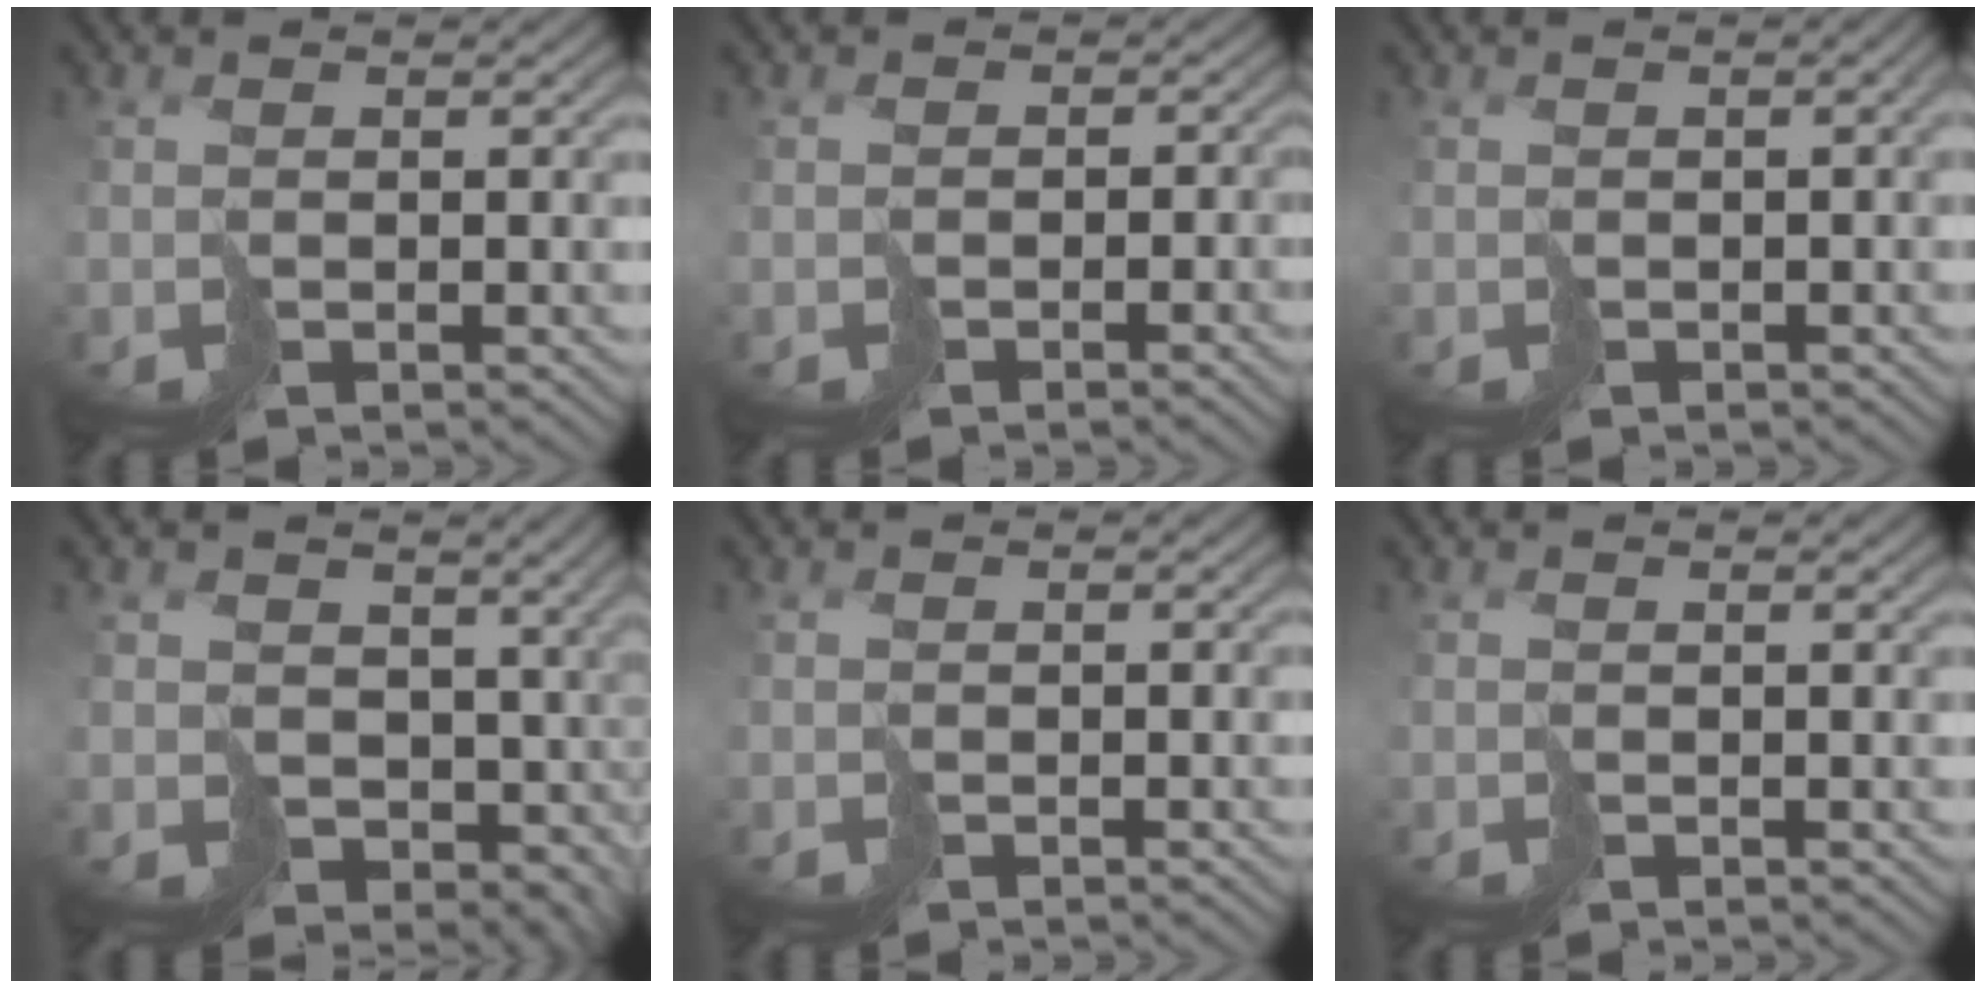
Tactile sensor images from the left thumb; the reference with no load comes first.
{"total": 2.1, "force": [-1.3, 1.7, 0.2], "torque": [0.007, -0.004, -0.026]}
{"total": 1.7, "force": [-0.5, 0.6, 1.6], "torque": [-0.023, -0.002, -0.004]}
{"total": 10.3, "force": [-0.3, 8.3, 6.1], "torque": [-0.099, -0.049, 0.011]}
{"total": 0.0}
{"total": 1.0, "force": [0.3, 0.2, 1.0], "torque": [-0.016, -0.001, 0.007]}